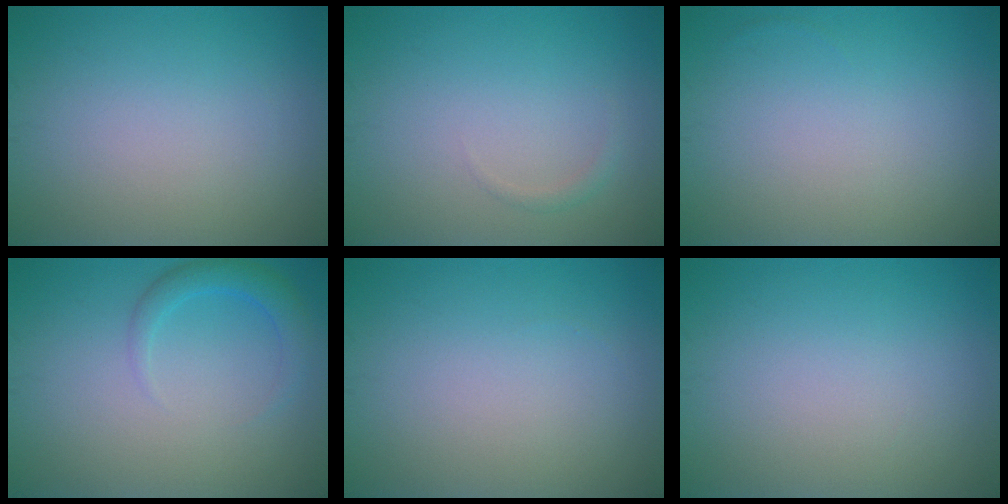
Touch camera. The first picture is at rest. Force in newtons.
{"total": 0.7, "press": 0.7, "slide": 0.0}
{"total": 0.0}
{"total": 2.2, "press": 2.2, "slide": 0.3}
{"total": 0.0}
{"total": 0.0}